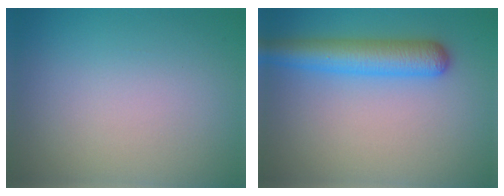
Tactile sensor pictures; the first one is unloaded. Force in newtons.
{"total": 4.9, "press": 4.8, "slide": 0.1}